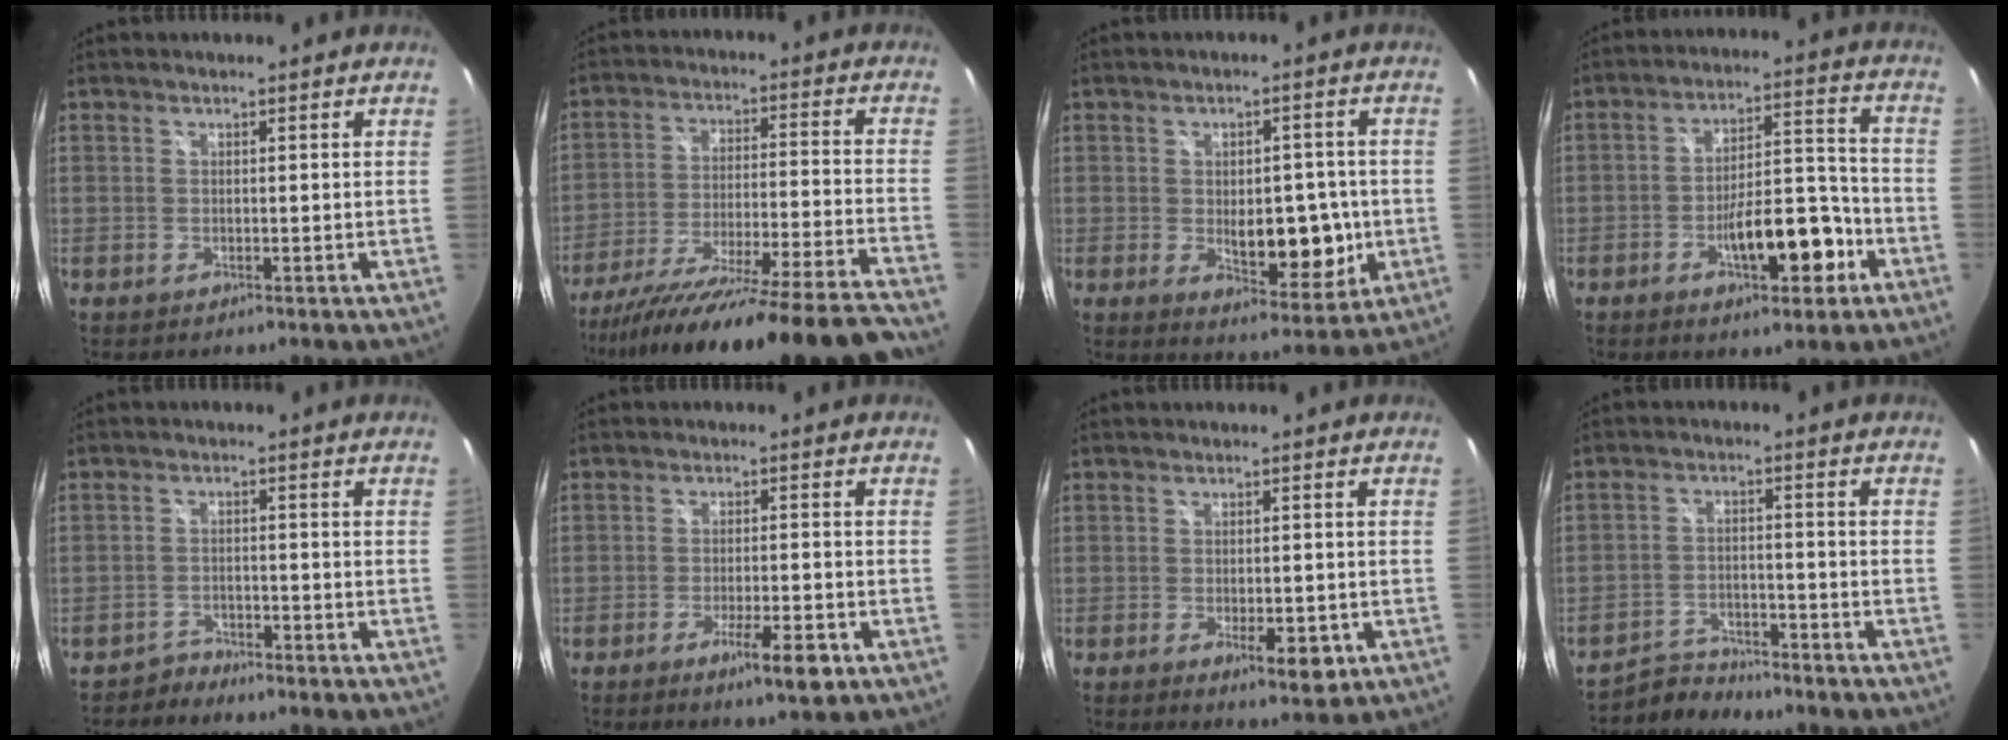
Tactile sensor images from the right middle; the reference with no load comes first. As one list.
[{"total": 28.4, "force": [-25.6, -2.5, 12.1], "torque": [-0.194, -0.083, -0.390]}, {"total": 10.0, "force": [-1.5, 5.5, 8.2], "torque": [-0.128, -0.012, -0.007]}, {"total": 11.8, "force": [-5.6, 4.4, 9.4], "torque": [-0.153, 0.016, -0.075]}, {"total": 2.8, "force": [-2.7, 0.8, -0.1], "torque": [0.000, 0.001, -0.051]}, {"total": 6.4, "force": [-3.6, 0.8, 5.2], "torque": [-0.099, -0.015, -0.057]}, {"total": 5.3, "force": [-2.1, 2.0, 4.5], "torque": [-0.073, -0.013, -0.024]}, {"total": 6.6, "force": [-6.3, 1.7, 0.8], "torque": [-0.033, 0.006, -0.108]}]